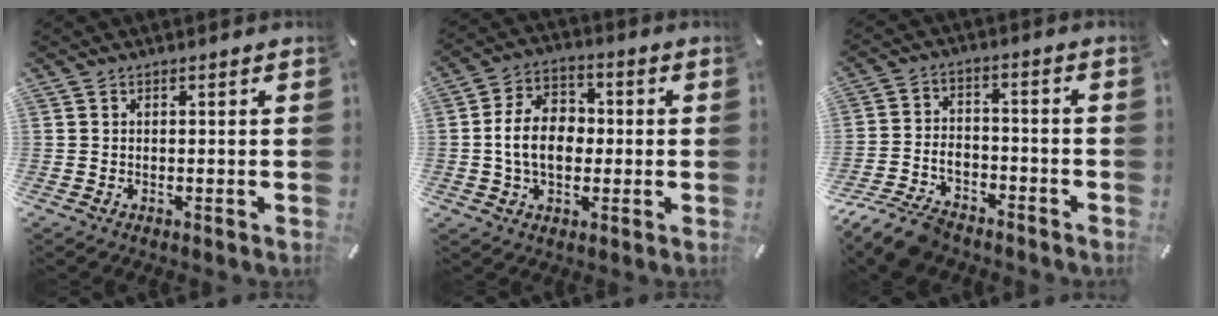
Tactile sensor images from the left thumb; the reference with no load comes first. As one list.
[{"total": 10.8, "force": [-0.8, 8.1, 7.1], "torque": [-0.135, 0.016, -0.014]}, {"total": 9.5, "force": [-7.3, 4.8, 3.7], "torque": [-0.072, 0.036, -0.139]}]